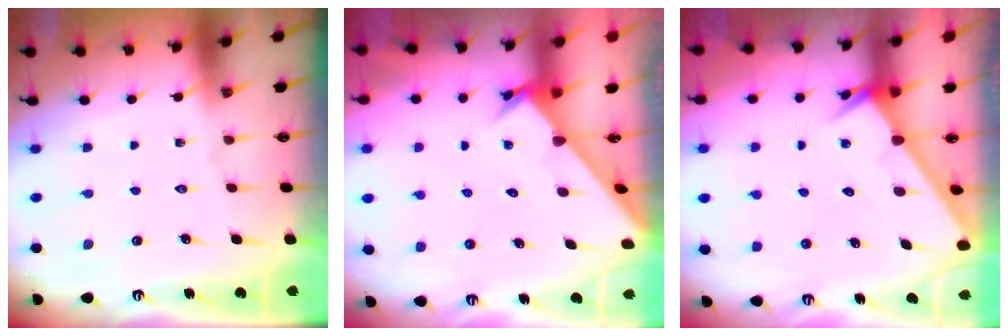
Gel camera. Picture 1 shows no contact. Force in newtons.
{"total": 2.4, "press": 2.4, "slide": 0.1}
{"total": 2.6, "press": 2.6, "slide": 0.0}